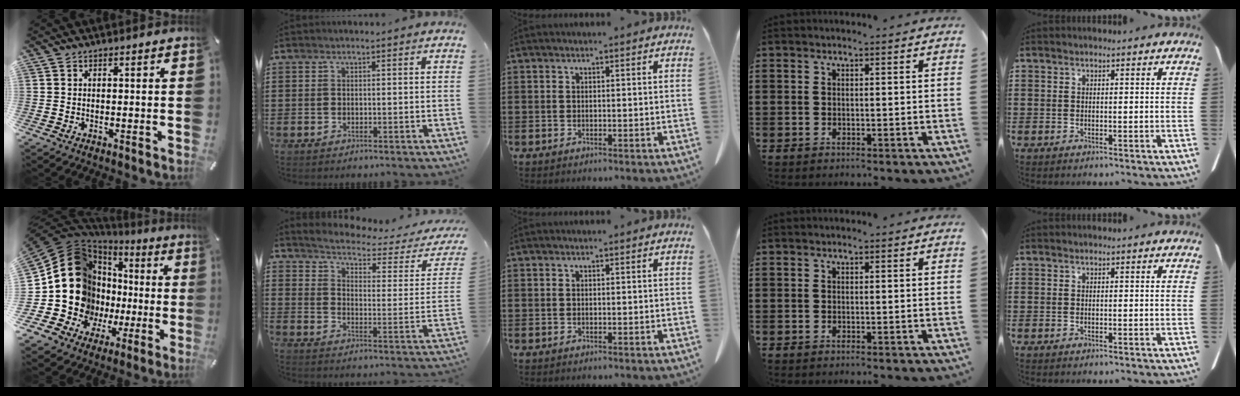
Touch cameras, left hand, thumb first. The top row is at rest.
{"thumb": {"total": 19.0, "force": [0.5, 16.9, 8.8], "torque": [-0.180, -0.042, 0.042]}, "index": {"total": 3.0, "force": [2.5, 0.0, 1.6], "torque": [-0.051, -0.030, 0.031]}}